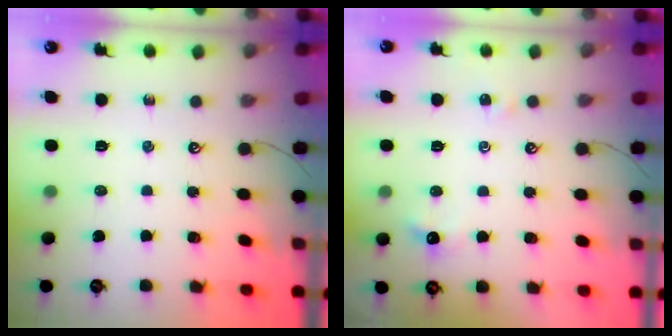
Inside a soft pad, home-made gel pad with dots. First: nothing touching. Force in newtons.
{"total": 2.5, "press": 2.5, "slide": 0.6}